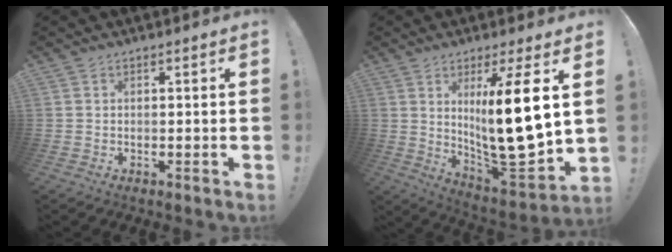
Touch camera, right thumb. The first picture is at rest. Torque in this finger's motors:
{"motor_torque": [1.19, 3.47, 1.10, -0.44, 0.51]}